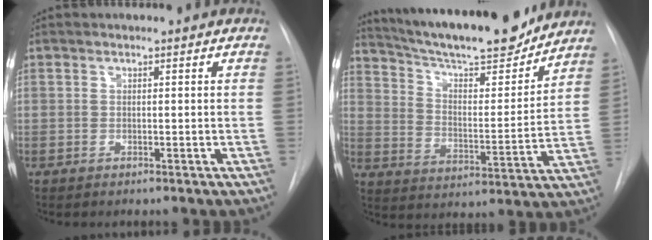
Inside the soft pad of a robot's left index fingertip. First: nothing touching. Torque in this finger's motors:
{"motor_torque": [0.09, -0.77, 0.45, 0.09]}